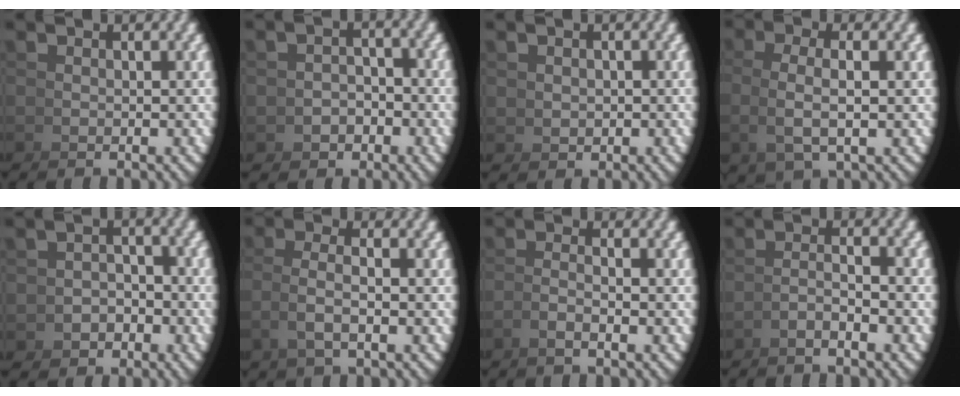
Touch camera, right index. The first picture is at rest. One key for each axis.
{"total": 2.8, "fx": -1.7, "fy": 2.1, "fz": 0.6, "tx": 0.007, "ty": -0.007, "tz": -0.029}
{"total": 0.8, "fx": 0.7, "fy": 0.3, "fz": 0.2, "tx": 0.005, "ty": 0.001, "tz": 0.020}
{"total": 3.1, "fx": 0.9, "fy": 0.3, "fz": 3.0, "tx": -0.053, "ty": 0.007, "tz": 0.023}
{"total": 3.1, "fx": -1.8, "fy": 2.5, "fz": 0.8, "tx": 0.003, "ty": -0.010, "tz": -0.029}
{"total": 2.2, "fx": 0.1, "fy": -0.2, "fz": 2.2, "tx": -0.047, "ty": 0.001, "tz": 0.010}
{"total": 1.8, "fx": -0.8, "fy": -1.2, "fz": 1.1, "tx": -0.021, "ty": 0.001, "tz": -0.012}
{"total": 2.1, "fx": -1.2, "fy": -0.5, "fz": 1.6, "tx": -0.017, "ty": 0.003, "tz": -0.024}